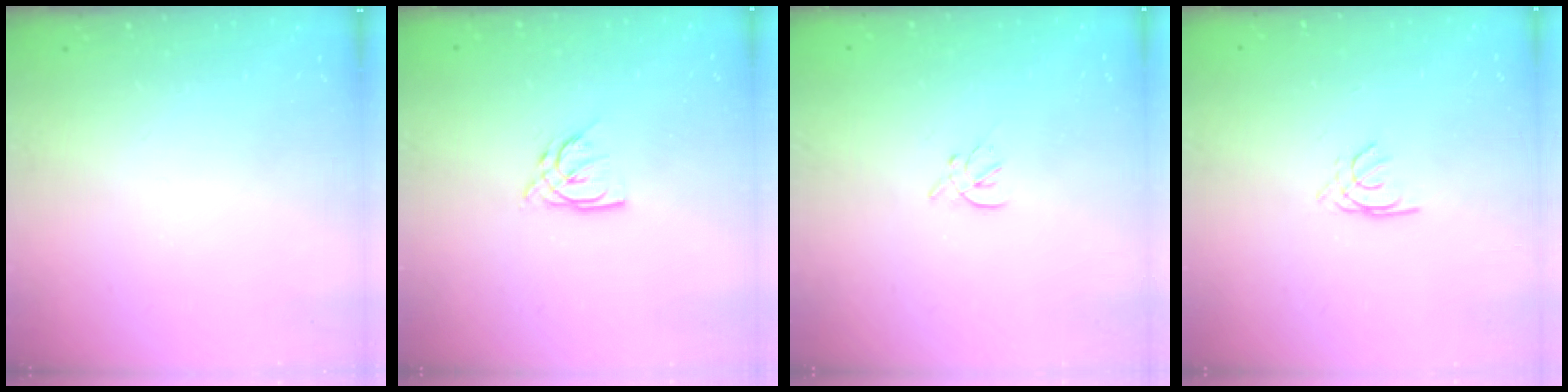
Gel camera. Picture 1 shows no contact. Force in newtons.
{"total": 5.4, "press": 5.4, "slide": 0.1}
{"total": 2.0, "press": 1.9, "slide": 0.5}
{"total": 1.2, "press": 1.1, "slide": 0.3}